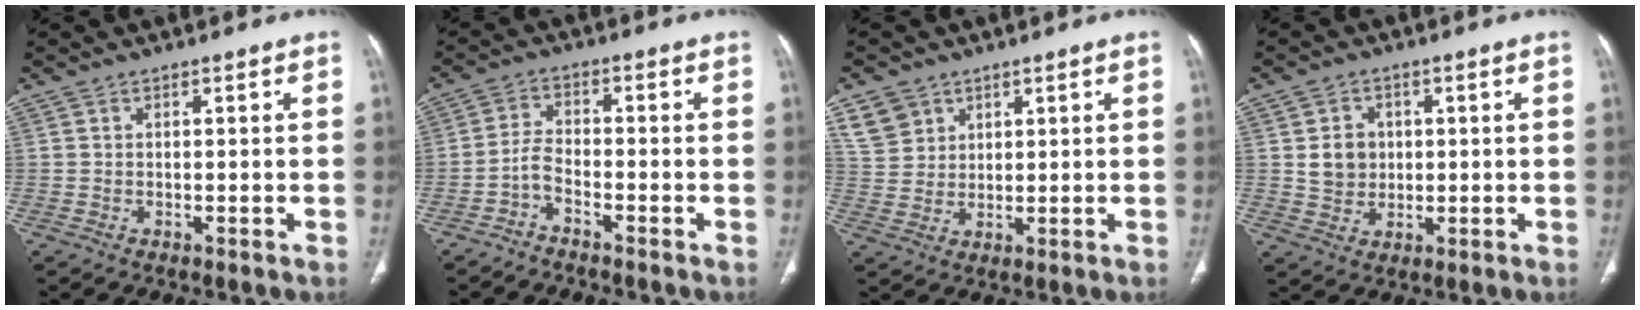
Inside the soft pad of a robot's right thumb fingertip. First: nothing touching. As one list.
[{"total": 3.3, "force": [-2.5, 1.2, 1.8], "torque": [-0.037, 0.025, -0.054]}, {"total": 5.8, "force": [3.3, 4.6, 1.4], "torque": [-0.008, -0.014, 0.070]}, {"total": 5.8, "force": [0.6, 5.2, 2.5], "torque": [-0.017, -0.001, 0.015]}]